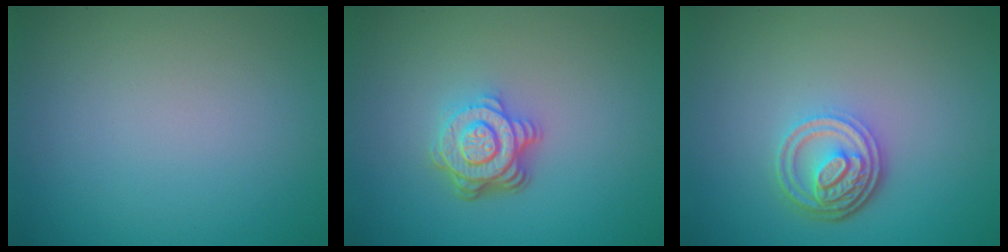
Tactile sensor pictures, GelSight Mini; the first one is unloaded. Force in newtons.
{"total": 4.6, "press": 3.3, "slide": 3.2}
{"total": 4.6, "press": 3.5, "slide": 3.0}